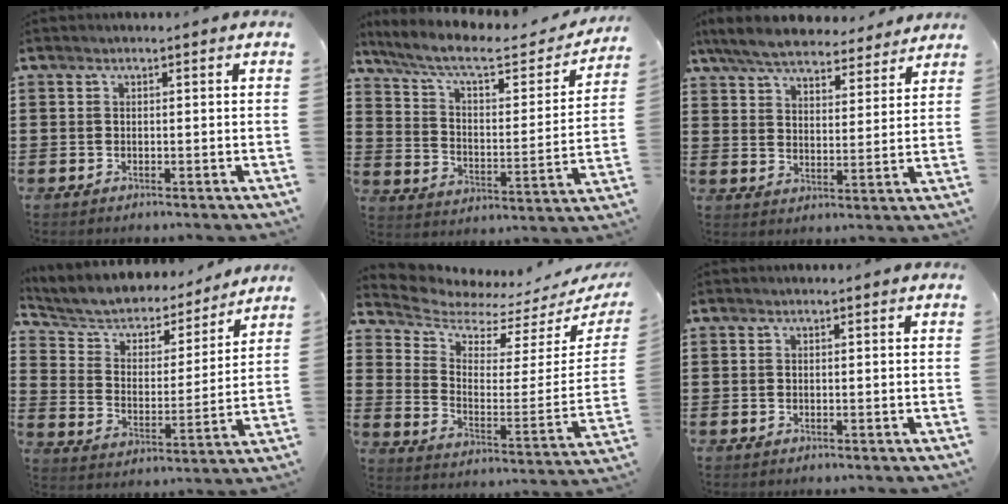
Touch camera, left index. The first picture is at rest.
{"total": 8.3, "force": [6.5, 1.7, 4.8], "torque": [-0.120, -0.036, 0.109]}
{"total": 6.8, "force": [6.4, 1.1, 2.1], "torque": [-0.069, -0.027, 0.115]}
{"total": 4.8, "force": [4.2, 2.1, 0.8], "torque": [-0.047, -0.033, 0.064]}
{"total": 4.5, "force": [4.2, 1.3, 1.0], "torque": [-0.051, -0.041, 0.066]}
{"total": 0.0}